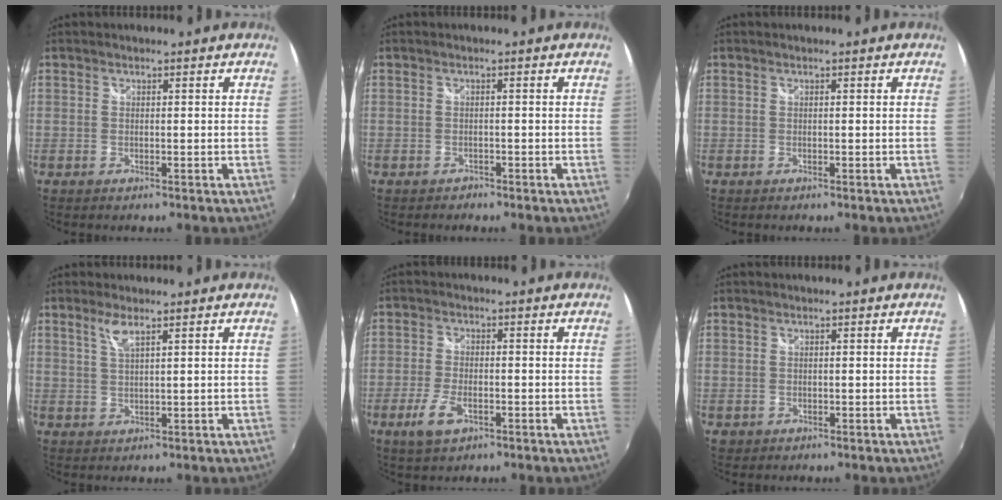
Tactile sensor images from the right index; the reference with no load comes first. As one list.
[{"total": 1.2, "force": [-1.1, 0.7, 0.1], "torque": [-0.006, -0.001, -0.017]}, {"total": 0.0}, {"total": 2.9, "force": [1.9, 0.3, 2.2], "torque": [-0.045, 0.001, 0.037]}, {"total": 5.8, "force": [-2.8, 2.7, 4.3], "torque": [-0.102, -0.008, -0.051]}, {"total": 1.4, "force": [-0.2, 1.3, 0.2], "torque": [-0.003, -0.001, -0.002]}]